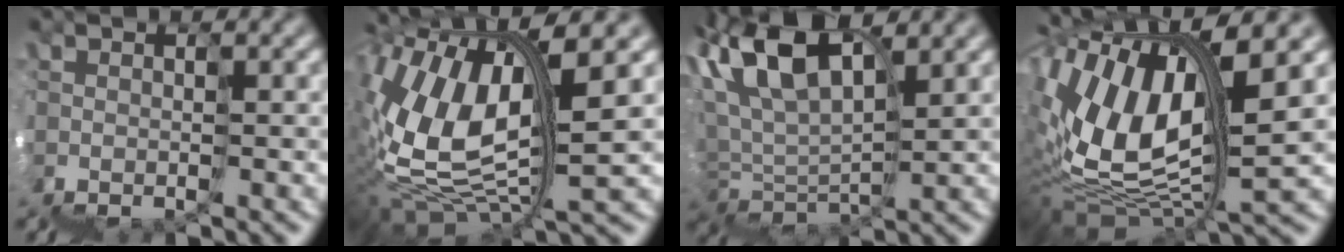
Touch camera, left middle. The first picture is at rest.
{"total": 6.2, "force": [4.6, 0.9, 4.1], "torque": [-0.118, 0.035, 0.074]}
{"total": 4.1, "force": [4.1, -0.1, 0.4], "torque": [-0.020, 0.047, 0.055]}
{"total": 7.1, "force": [5.1, 2.2, 4.5], "torque": [-0.121, 0.037, 0.075]}